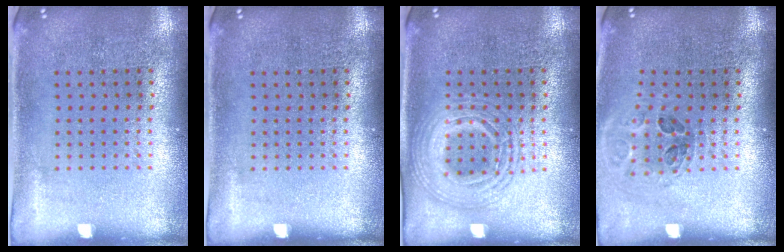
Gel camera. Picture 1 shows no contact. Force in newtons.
{"total": 0.0}
{"total": 2.3, "press": 2.3, "slide": 0.3}
{"total": 1.0, "press": 1.0, "slide": 0.1}